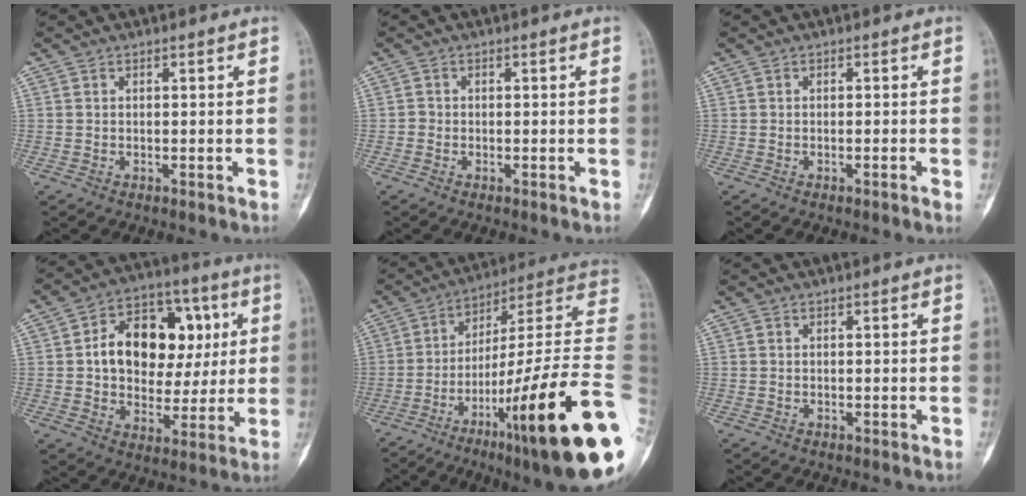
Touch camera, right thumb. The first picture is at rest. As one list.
[{"total": 0.8, "force": [-0.3, 0.7, 0.2], "torque": [0.001, 0.003, -0.011]}, {"total": 1.0, "force": [-0.5, 0.0, 0.9], "torque": [-0.019, 0.002, -0.005]}, {"total": 18.5, "force": [3.2, 13.1, 12.6], "torque": [-0.145, 0.018, 0.053]}, {"total": 30.0, "force": [-9.7, 3.8, 28.1], "torque": [-0.348, 0.059, -0.150]}, {"total": 0.0}]